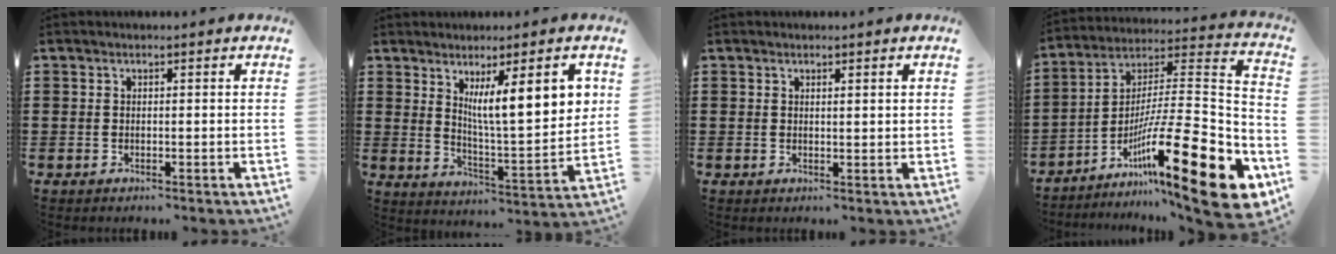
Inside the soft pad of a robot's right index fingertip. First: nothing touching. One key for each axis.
{"total": 10.4, "fx": 4.4, "fy": 2.0, "fz": 9.2, "tx": -0.157, "ty": -0.015, "tz": 0.070}
{"total": 0.8, "fx": 0.6, "fy": 0.2, "fz": 0.6, "tx": -0.011, "ty": 0.002, "tz": 0.010}
{"total": 21.2, "fx": -9.5, "fy": 3.7, "fz": 18.7, "tx": -0.306, "ty": 0.007, "tz": -0.160}